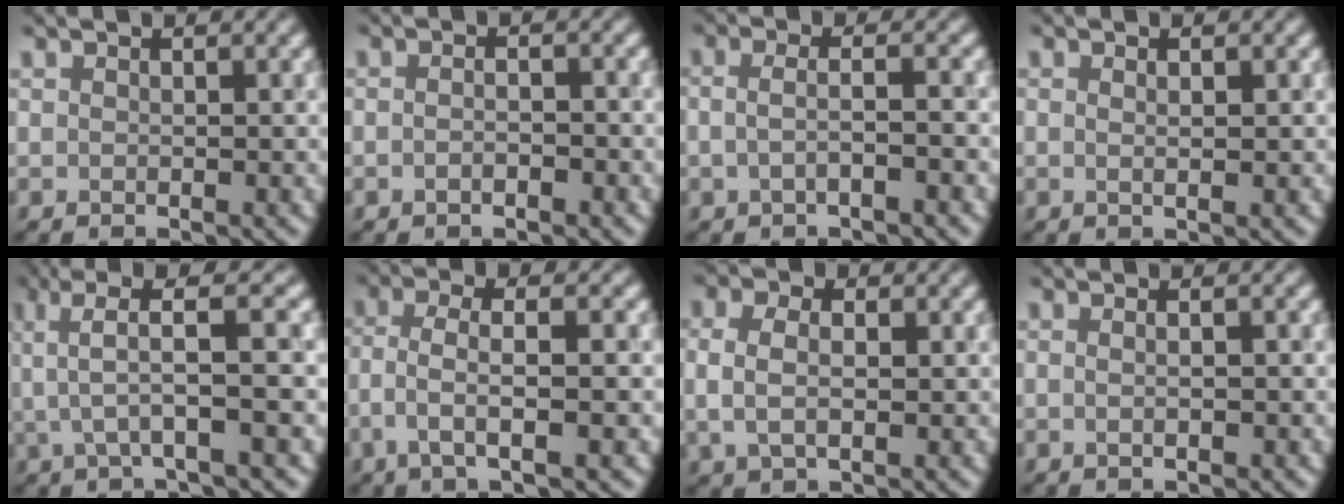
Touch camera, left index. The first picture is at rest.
{"total": 1.2, "force": [-0.9, 0.3, 0.7], "torque": [-0.008, -0.004, -0.017]}
{"total": 2.2, "force": [-0.9, 0.7, 1.8], "torque": [-0.024, 0.000, -0.017]}
{"total": 1.4, "force": [0.7, 0.5, 1.1], "torque": [-0.006, -0.002, -0.002]}
{"total": 5.1, "force": [1.7, 0.7, 4.7], "torque": [-0.083, 0.019, 0.034]}
{"total": 3.6, "force": [-1.2, 0.9, 3.3], "torque": [-0.071, 0.009, -0.017]}
{"total": 2.7, "force": [0.0, 1.8, 2.0], "torque": [-0.058, 0.003, 0.008]}
{"total": 3.3, "force": [0.9, 1.9, 2.5], "torque": [-0.004, 0.028, -0.022]}